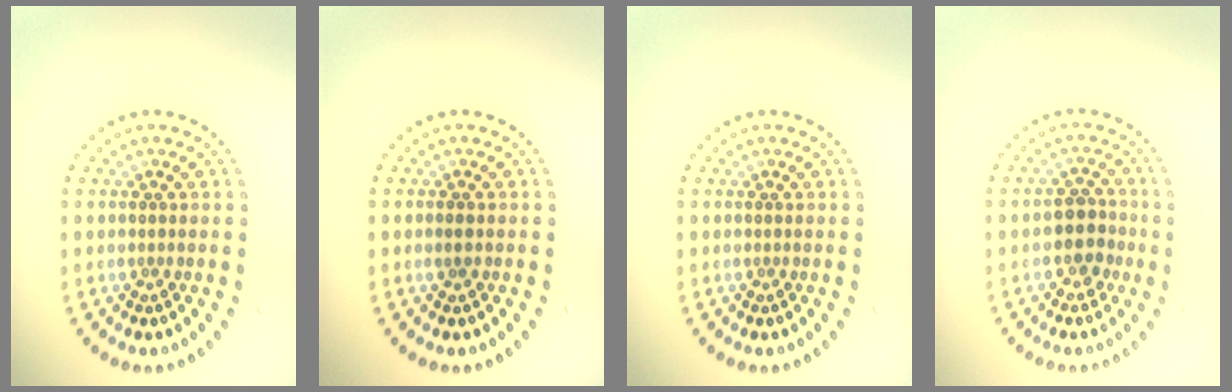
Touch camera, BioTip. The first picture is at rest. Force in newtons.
{"total": 0.8, "press": 0.7, "slide": 0.3}
{"total": 0.0}
{"total": 2.5, "press": 2.3, "slide": 1.0}